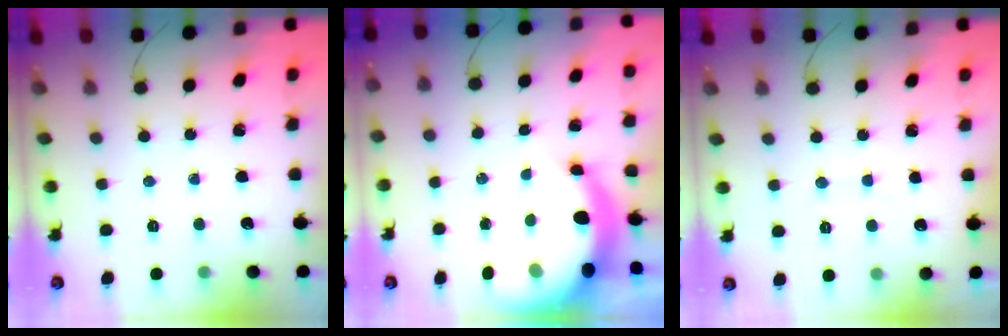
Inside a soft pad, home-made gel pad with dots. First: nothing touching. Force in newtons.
{"total": 9.9, "press": 9.7, "slide": 1.9}
{"total": 5.7, "press": 5.7, "slide": 0.9}